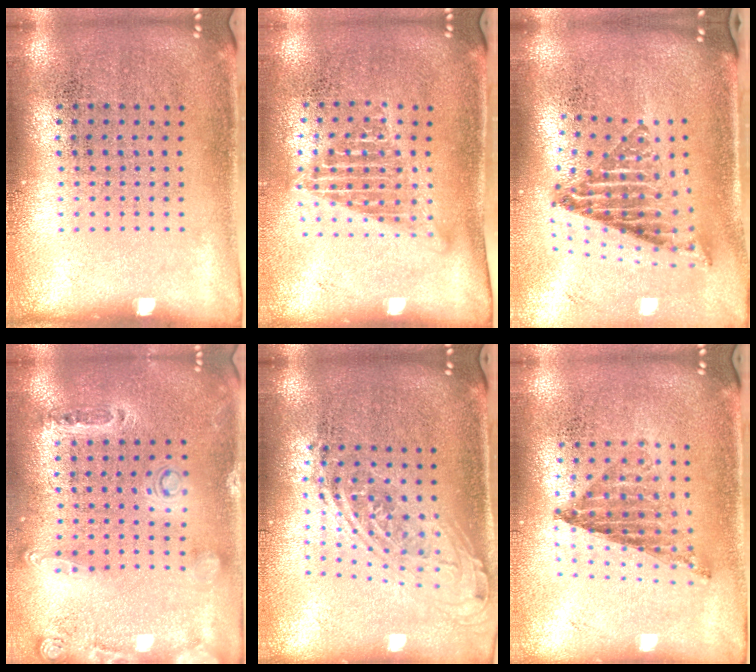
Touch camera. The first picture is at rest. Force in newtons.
{"total": 1.4, "press": 1.2, "slide": 0.8}
{"total": 1.9, "press": 1.3, "slide": 1.5}
{"total": 0.8, "press": 0.7, "slide": 0.3}
{"total": 2.0, "press": 1.5, "slide": 1.2}
{"total": 0.8, "press": 0.8, "slide": 0.1}